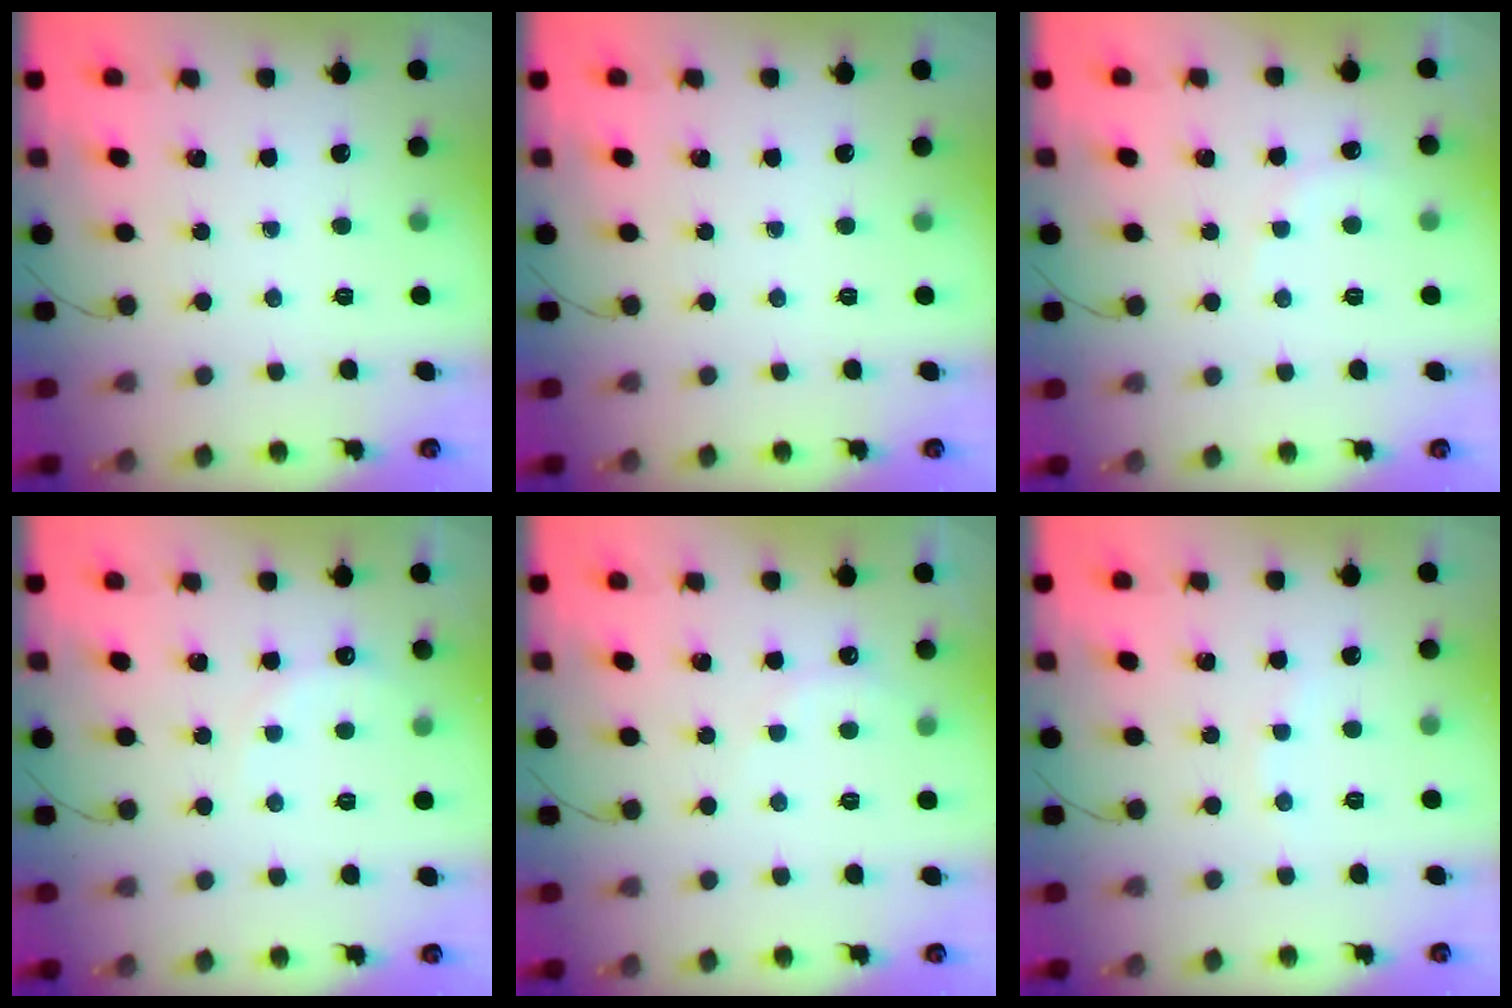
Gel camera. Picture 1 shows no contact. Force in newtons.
{"total": 0.0}
{"total": 5.2, "press": 5.2, "slide": 0.8}
{"total": 6.1, "press": 5.9, "slide": 1.5}
{"total": 5.9, "press": 5.8, "slide": 1.0}
{"total": 2.2, "press": 2.1, "slide": 0.7}